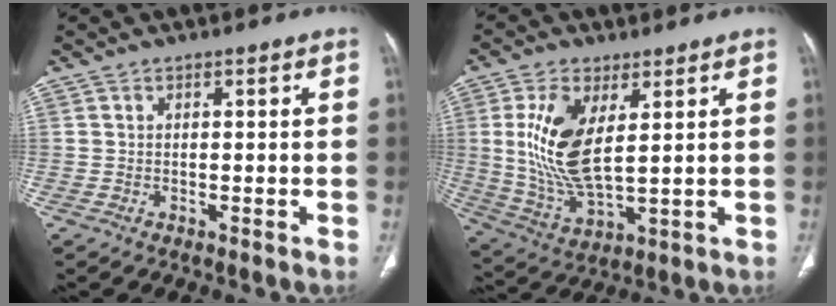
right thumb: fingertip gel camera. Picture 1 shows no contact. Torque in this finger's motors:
{"motor_torque": [-0.60, 1.23, 1.63, 0.53, 0.12]}